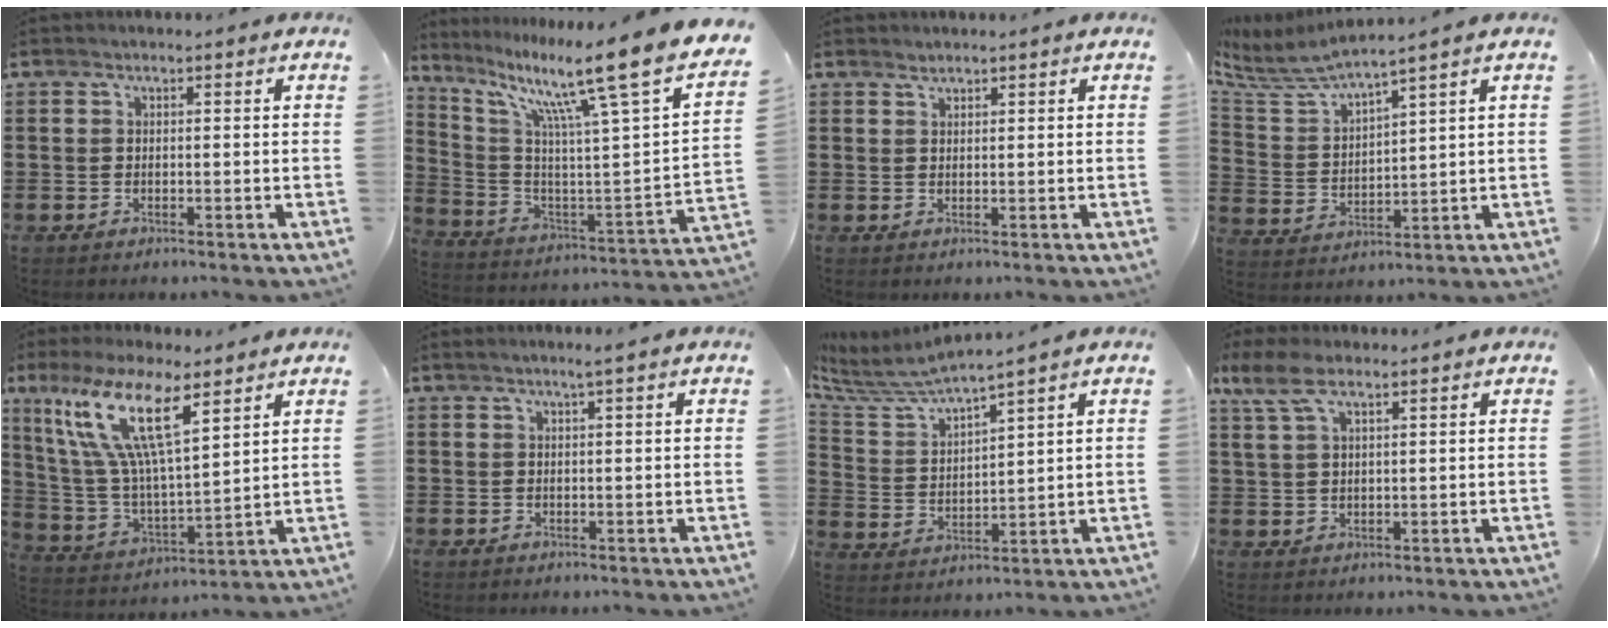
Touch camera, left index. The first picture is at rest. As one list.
[{"total": 13.6, "force": [8.9, 0.0, 10.3], "torque": [-0.192, -0.073, 0.122]}, {"total": 1.0, "force": [1.0, 0.2, 0.1], "torque": [-0.004, 0.000, 0.020]}, {"total": 4.8, "force": [4.3, 0.1, 2.0], "torque": [-0.066, -0.033, 0.068]}, {"total": 14.3, "force": [8.4, 3.6, 10.9], "torque": [-0.251, -0.031, 0.143]}, {"total": 1.6, "force": [0.9, -0.2, 1.2], "torque": [-0.023, -0.002, 0.017]}, {"total": 5.2, "force": [4.7, 0.2, 2.1], "torque": [-0.070, -0.035, 0.074]}, {"total": 6.0, "force": [3.8, 1.9, 4.3], "torque": [-0.100, 0.002, 0.068]}]